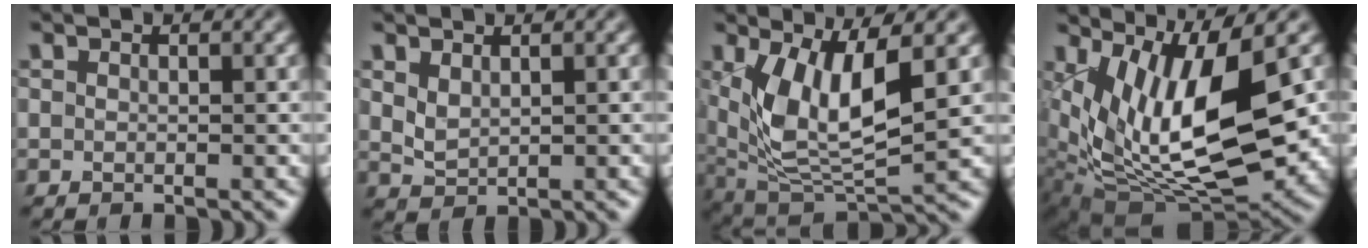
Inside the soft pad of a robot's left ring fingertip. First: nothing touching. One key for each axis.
{"total": 1.7, "fx": 1.1, "fy": 0.8, "fz": 1.0, "tx": -0.025, "ty": -0.003, "tz": 0.027}
{"total": 8.6, "fx": 1.8, "fy": 3.7, "fz": 7.6, "tx": -0.161, "ty": -0.015, "tz": 0.041}
{"total": 11.8, "fx": 2.8, "fy": 4.8, "fz": 10.3, "tx": -0.191, "ty": -0.019, "tz": 0.061}